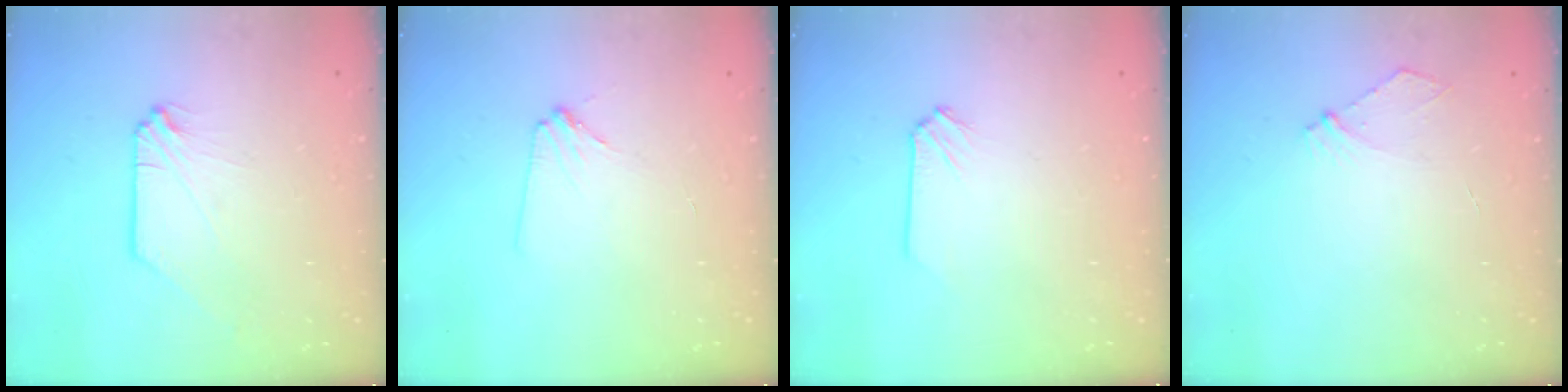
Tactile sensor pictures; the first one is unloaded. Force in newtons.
{"total": 2.7, "press": 2.6, "slide": 0.4}
{"total": 0.0}
{"total": 3.6, "press": 3.6, "slide": 0.4}